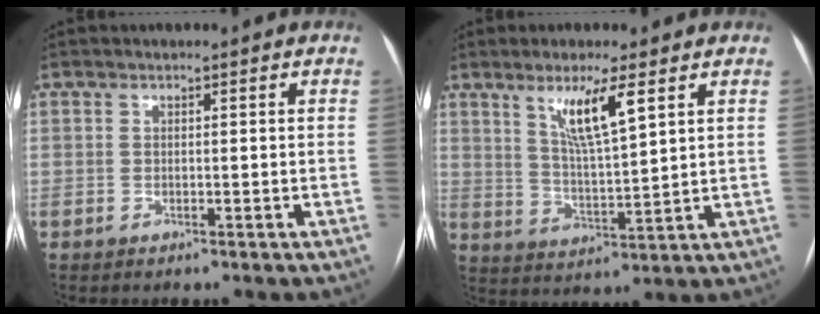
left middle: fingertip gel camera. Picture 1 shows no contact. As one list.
[{"total": 7.8, "force": [4.1, 0.4, 6.6], "torque": [-0.127, -0.011, 0.080]}]